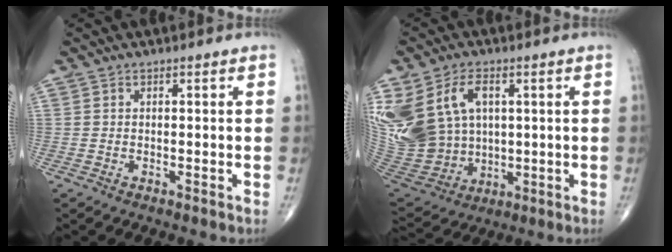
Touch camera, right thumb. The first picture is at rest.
{"total": 19.1, "force": [5.0, 13.9, 12.1], "torque": [-0.266, -0.001, 0.122]}